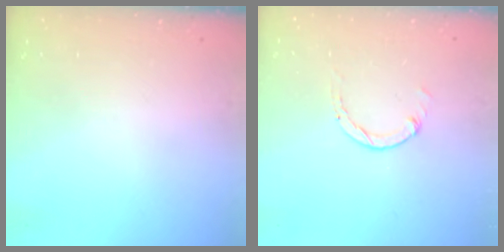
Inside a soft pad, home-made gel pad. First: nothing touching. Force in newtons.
{"total": 1.3, "press": 1.2, "slide": 0.2}